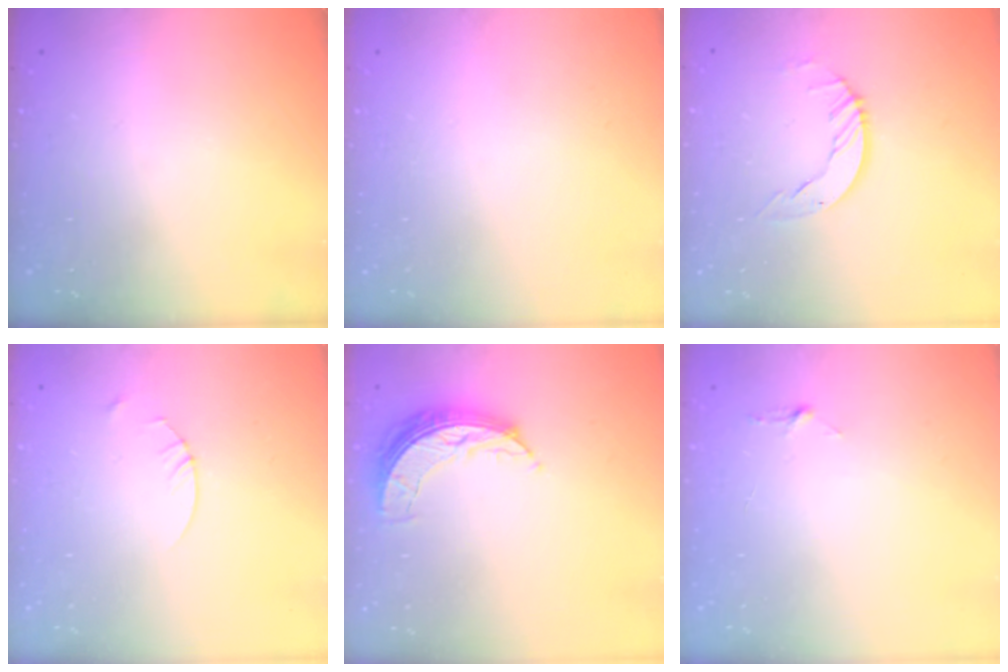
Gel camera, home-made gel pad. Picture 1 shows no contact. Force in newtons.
{"total": 0.0}
{"total": 5.9, "press": 5.9, "slide": 0.4}
{"total": 1.4, "press": 1.4, "slide": 0.2}
{"total": 7.2, "press": 7.2, "slide": 0.3}
{"total": 2.9, "press": 2.9, "slide": 0.3}